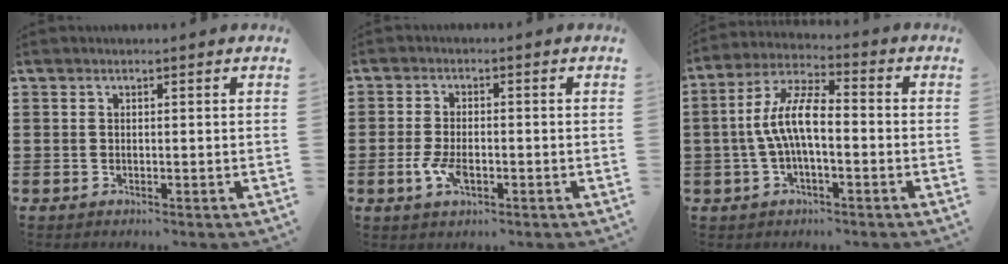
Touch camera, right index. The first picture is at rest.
{"total": 4.2, "force": [-1.4, 1.8, 3.5], "torque": [-0.083, -0.007, -0.027]}
{"total": 8.5, "force": [-0.9, 2.8, 7.9], "torque": [-0.175, -0.006, -0.023]}